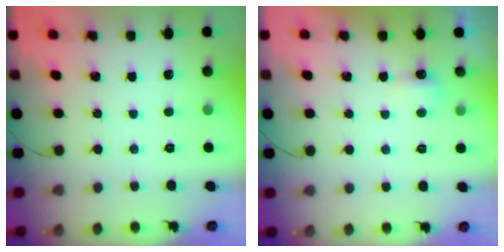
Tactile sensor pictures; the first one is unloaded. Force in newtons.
{"total": 4.0, "press": 3.8, "slide": 1.0}